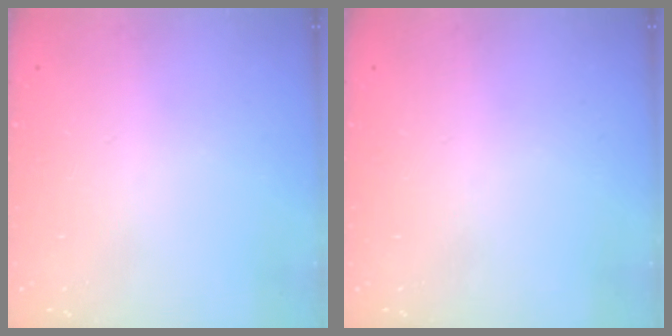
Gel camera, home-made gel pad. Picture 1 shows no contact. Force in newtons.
{"total": 0.0}